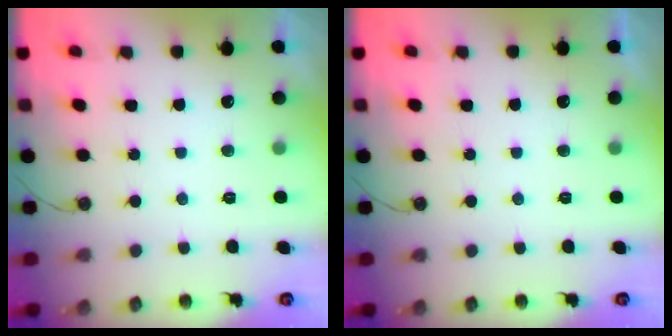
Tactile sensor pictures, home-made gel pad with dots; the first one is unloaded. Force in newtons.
{"total": 0.6, "press": 0.5, "slide": 0.2}